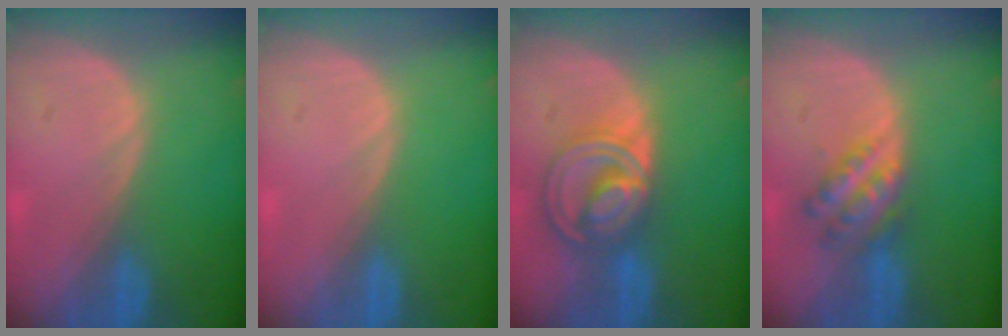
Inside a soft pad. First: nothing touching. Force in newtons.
{"total": 0.0}
{"total": 8.6, "press": 7.3, "slide": 4.6}
{"total": 5.9, "press": 5.2, "slide": 2.8}